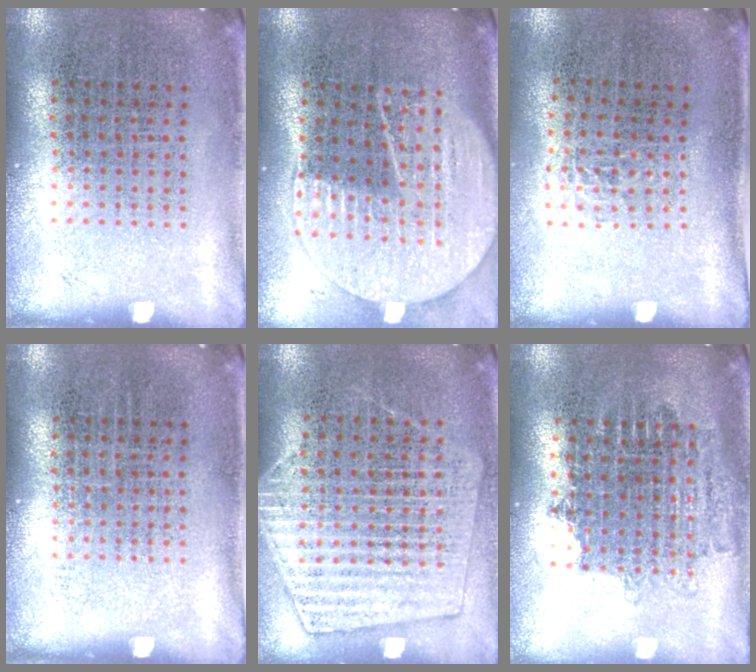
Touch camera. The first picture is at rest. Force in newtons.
{"total": 2.0, "press": 1.9, "slide": 0.8}
{"total": 0.6, "press": 0.5, "slide": 0.5}
{"total": 0.0}
{"total": 1.3, "press": 1.2, "slide": 0.5}
{"total": 1.8, "press": 1.5, "slide": 1.0}